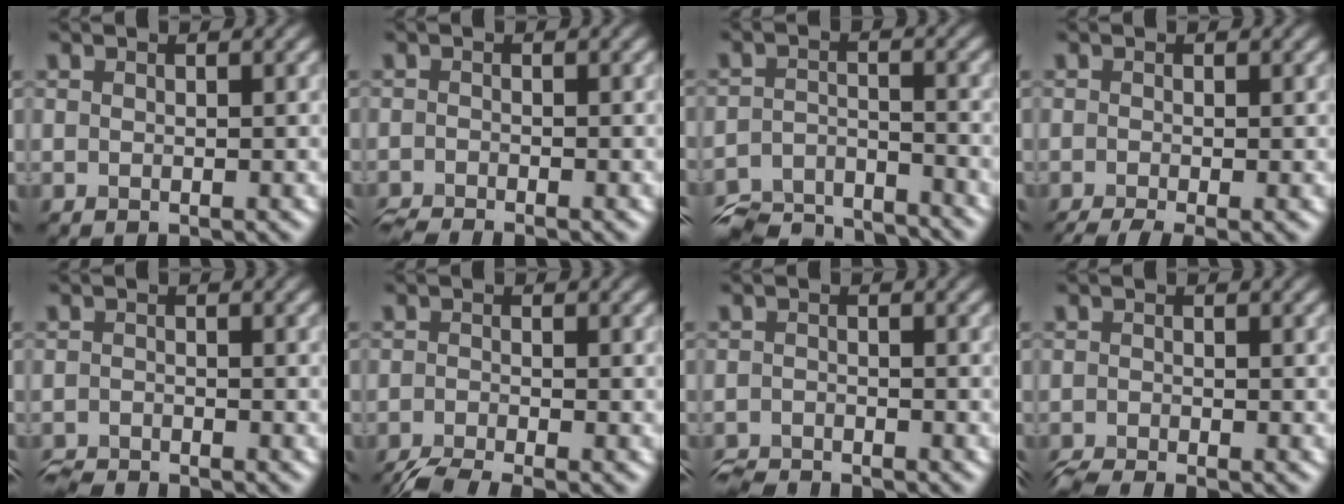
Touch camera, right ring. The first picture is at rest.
{"total": 2.2, "force": [-2.1, 0.0, 0.6], "torque": [-0.015, -0.011, -0.044]}
{"total": 7.8, "force": [-7.2, 2.1, 1.9], "torque": [-0.040, -0.015, -0.128]}
{"total": 3.5, "force": [-2.1, 0.9, 2.7], "torque": [-0.039, -0.011, -0.035]}
{"total": 3.2, "force": [-3.1, 0.3, 0.6], "torque": [-0.015, -0.015, -0.060]}
{"total": 4.2, "force": [-3.5, 0.6, 2.3], "torque": [-0.038, -0.008, -0.070]}
{"total": 3.5, "force": [-3.4, 0.4, 0.7], "torque": [-0.016, -0.015, -0.066]}
{"total": 3.0, "force": [-2.8, 0.2, 1.1], "torque": [-0.023, -0.011, -0.055]}